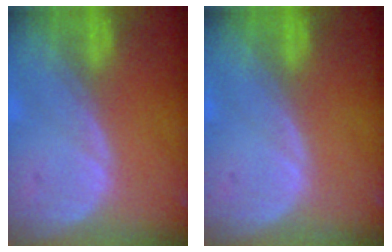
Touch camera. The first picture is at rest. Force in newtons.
{"total": 0.0}